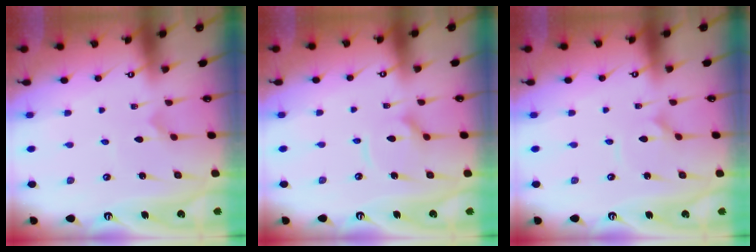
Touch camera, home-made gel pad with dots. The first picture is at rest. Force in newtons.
{"total": 7.1, "press": 7.1, "slide": 0.8}
{"total": 1.3, "press": 1.3, "slide": 0.1}